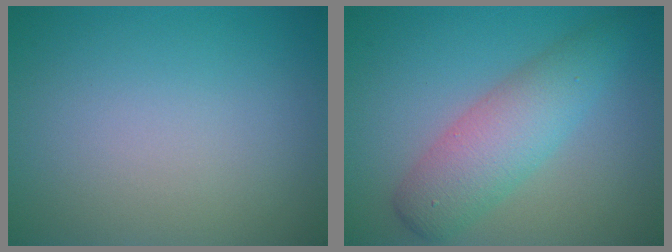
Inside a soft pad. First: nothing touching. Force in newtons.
{"total": 4.9, "press": 4.9, "slide": 0.0}